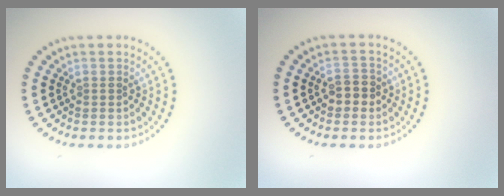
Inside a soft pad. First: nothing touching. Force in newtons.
{"total": 1.8, "press": 1.8, "slide": 0.5}